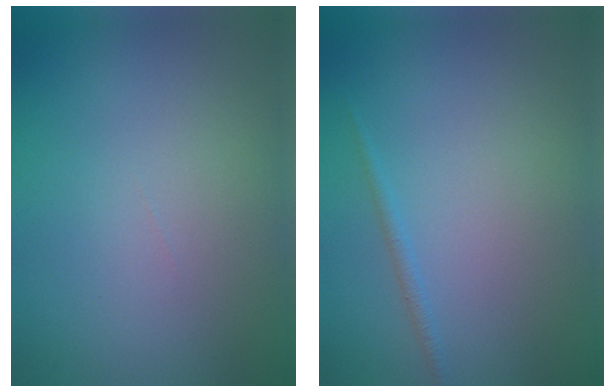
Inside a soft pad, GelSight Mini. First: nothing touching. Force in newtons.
{"total": 0.7, "press": 0.7, "slide": 0.1}